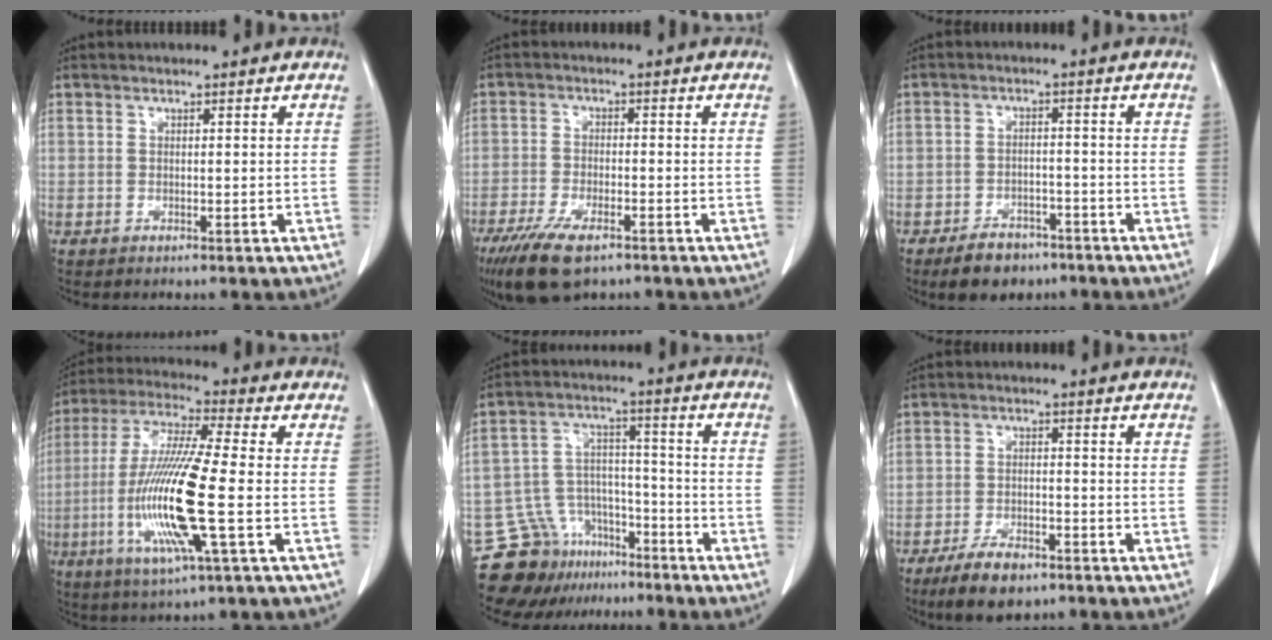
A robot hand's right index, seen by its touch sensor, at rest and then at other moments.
{"total": 9.3, "force": [-6.3, 3.1, 6.1], "torque": [-0.114, -0.017, -0.107]}
{"total": 6.2, "force": [-4.6, 3.3, 2.5], "torque": [-0.045, 0.002, -0.072]}
{"total": 15.9, "force": [-3.3, 0.5, 15.5], "torque": [-0.325, -0.015, -0.070]}
{"total": 11.9, "force": [-9.7, 6.6, 1.8], "torque": [-0.033, 0.050, -0.159]}
{"total": 6.7, "force": [-4.9, 2.5, 3.9], "torque": [-0.075, -0.005, -0.083]}